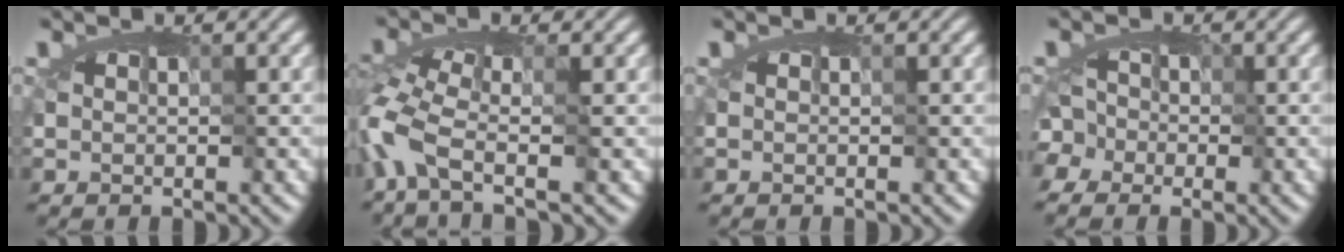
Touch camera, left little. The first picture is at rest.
{"total": 4.1, "force": [-2.8, -0.1, 2.9], "torque": [-0.073, -0.006, -0.070]}
{"total": 0.0}
{"total": 4.1, "force": [-1.7, 3.4, 1.6], "torque": [-0.017, 0.011, -0.042]}